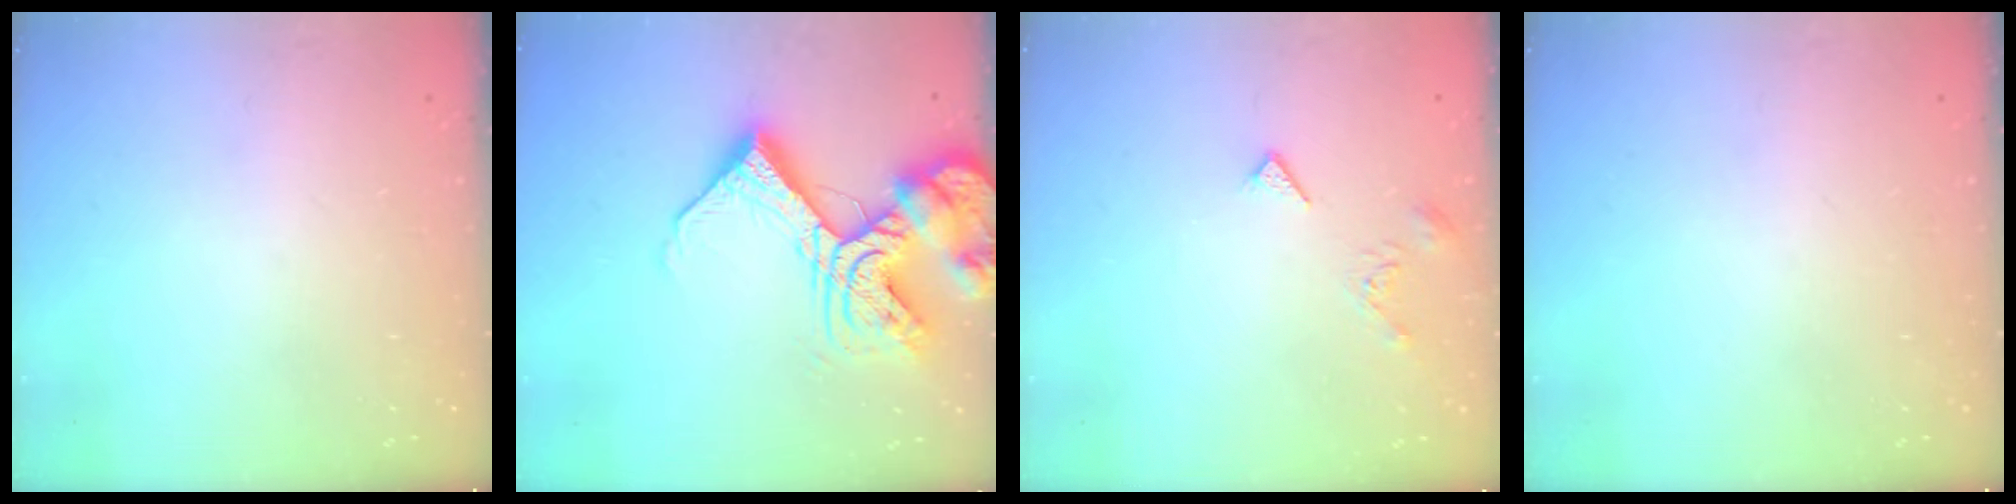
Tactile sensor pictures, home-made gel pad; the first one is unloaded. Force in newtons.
{"total": 19.4, "press": 19.2, "slide": 2.3}
{"total": 3.0, "press": 2.9, "slide": 0.4}
{"total": 0.0}